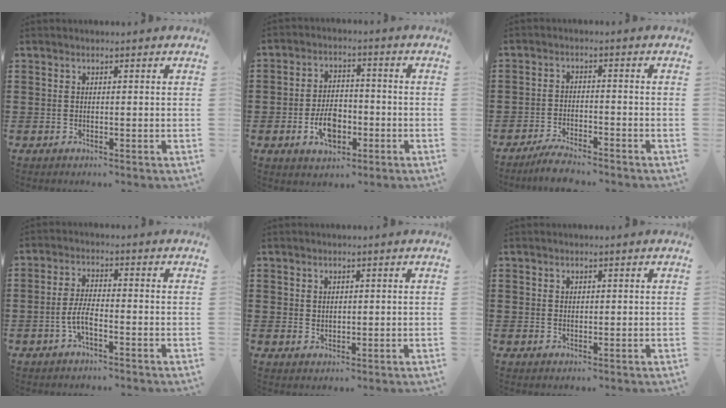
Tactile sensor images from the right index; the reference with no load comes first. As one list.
[{"total": 6.3, "force": [-2.2, 3.9, 4.5], "torque": [-0.082, 0.004, -0.042]}, {"total": 3.4, "force": [-3.3, 0.1, 0.8], "torque": [-0.018, 0.004, -0.066]}, {"total": 4.1, "force": [-1.7, 1.1, 3.6], "torque": [-0.082, -0.002, -0.037]}, {"total": 1.4, "force": [1.0, 0.9, 0.3], "torque": [-0.007, 0.003, 0.020]}, {"total": 0.8, "force": [0.6, 0.5, 0.2], "torque": [-0.004, 0.002, 0.012]}]